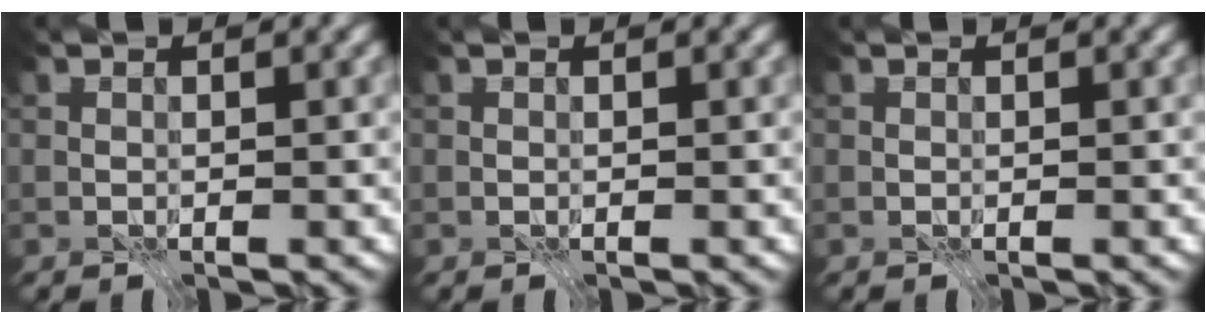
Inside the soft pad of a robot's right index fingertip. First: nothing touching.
{"total": 0.0}
{"total": 0.0}